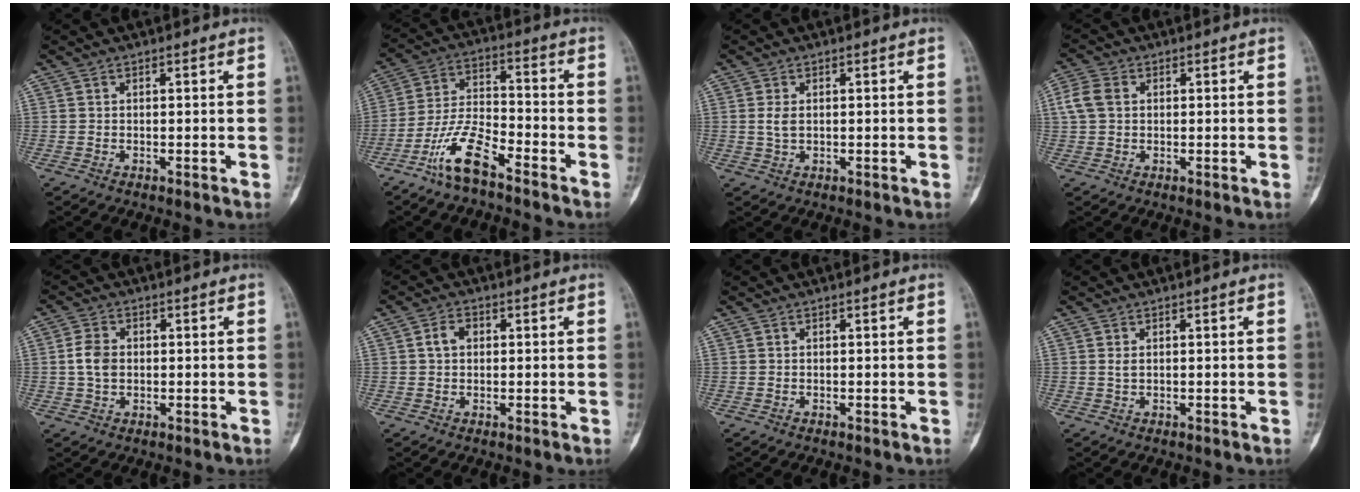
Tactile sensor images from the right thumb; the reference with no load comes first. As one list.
[{"total": 10.2, "force": [-6.8, 3.0, 6.9], "torque": [-0.145, 0.047, -0.137]}, {"total": 2.2, "force": [0.3, 1.3, 1.8], "torque": [-0.039, 0.001, 0.007]}, {"total": 4.7, "force": [0.9, 3.6, 3.0], "torque": [-0.073, 0.012, 0.014]}, {"total": 4.5, "force": [0.1, 3.2, 3.1], "torque": [-0.060, 0.006, -0.001]}, {"total": 3.1, "force": [0.5, 2.3, 2.0], "torque": [-0.033, 0.010, 0.007]}, {"total": 0.0}, {"total": 0.9, "force": [0.2, 0.5, 0.7], "torque": [-0.015, 0.002, 0.007]}]